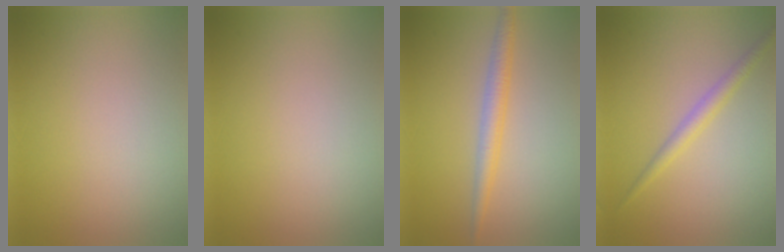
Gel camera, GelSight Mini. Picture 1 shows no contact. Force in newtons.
{"total": 0.0}
{"total": 2.3, "press": 2.3, "slide": 0.1}
{"total": 1.8, "press": 1.8, "slide": 0.0}